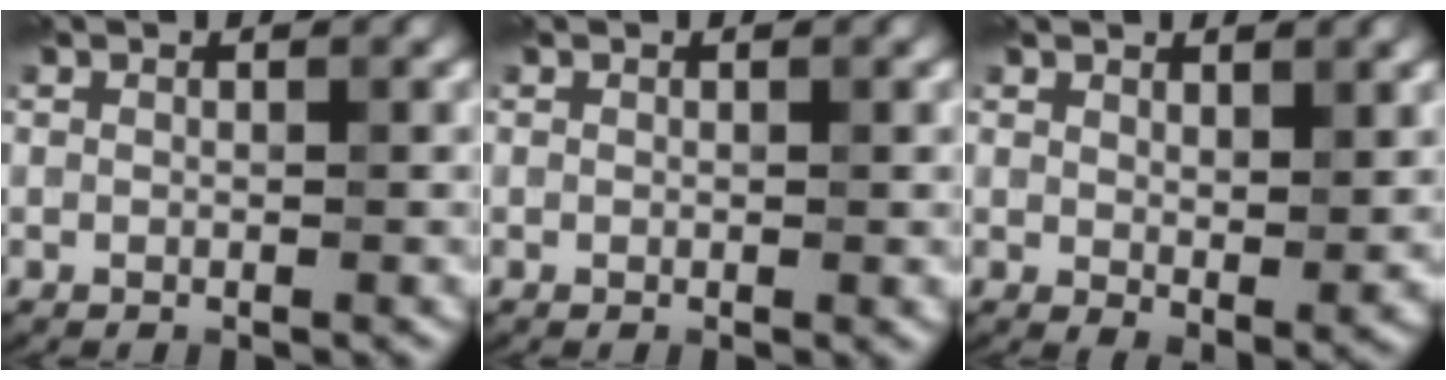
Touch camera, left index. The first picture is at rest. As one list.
[{"total": 0.5, "force": [0.1, 0.2, 0.5], "torque": [-0.006, 0.000, 0.002]}, {"total": 2.9, "force": [1.2, 1.4, 2.2], "torque": [-0.037, -0.009, 0.028]}]